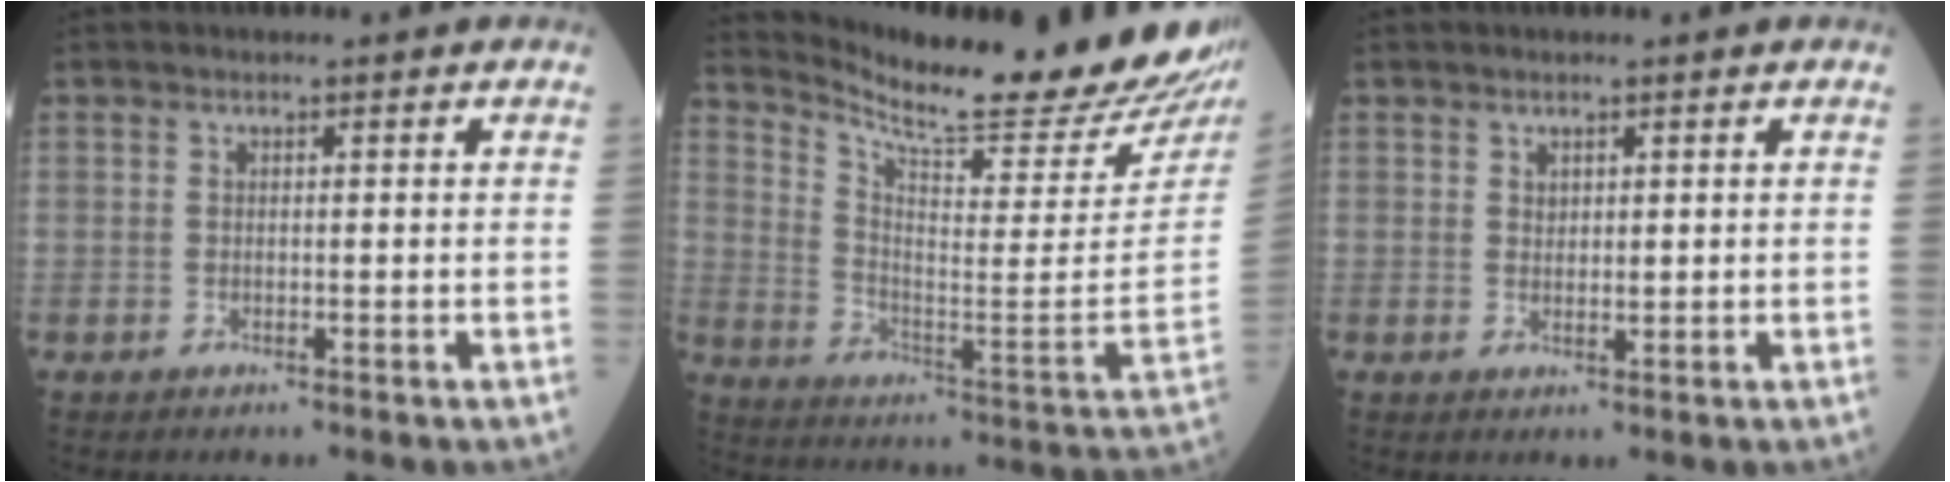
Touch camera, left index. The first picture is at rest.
{"total": 23.7, "force": [22.0, 0.8, 8.7], "torque": [-0.156, -0.110, 0.304]}
{"total": 1.3, "force": [1.0, 0.7, 0.6], "torque": [-0.009, -0.002, 0.017]}